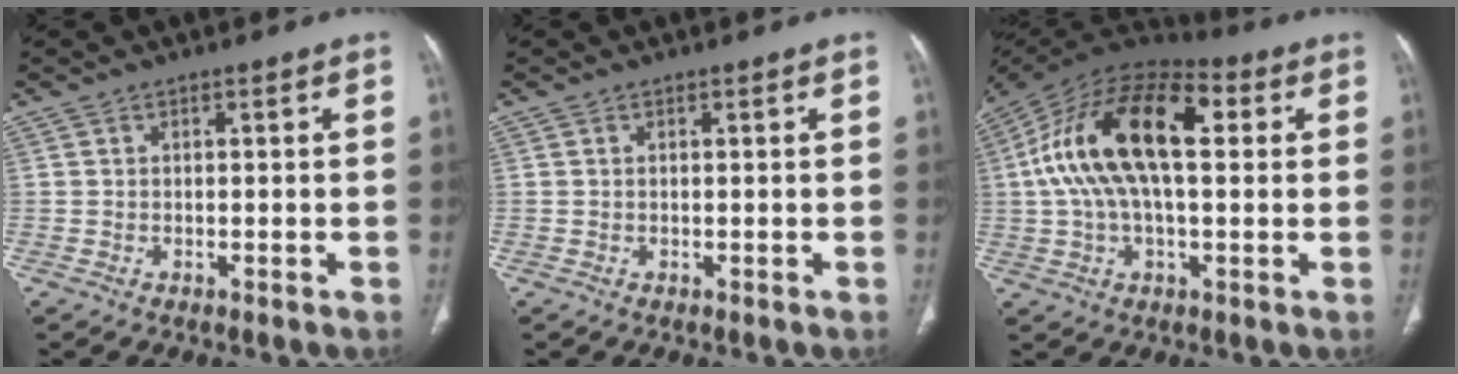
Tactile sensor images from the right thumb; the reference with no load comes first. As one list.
[{"total": 0.0}, {"total": 21.5, "force": [3.8, 10.6, 18.3], "torque": [-0.330, 0.038, 0.053]}]